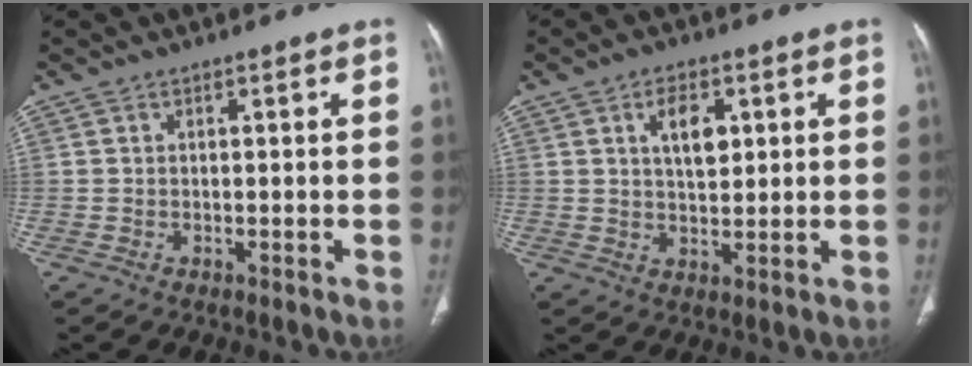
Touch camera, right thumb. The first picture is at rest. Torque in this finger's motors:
{"motor_torque": [1.25, 2.76, 0.04, 0.20, 0.03]}